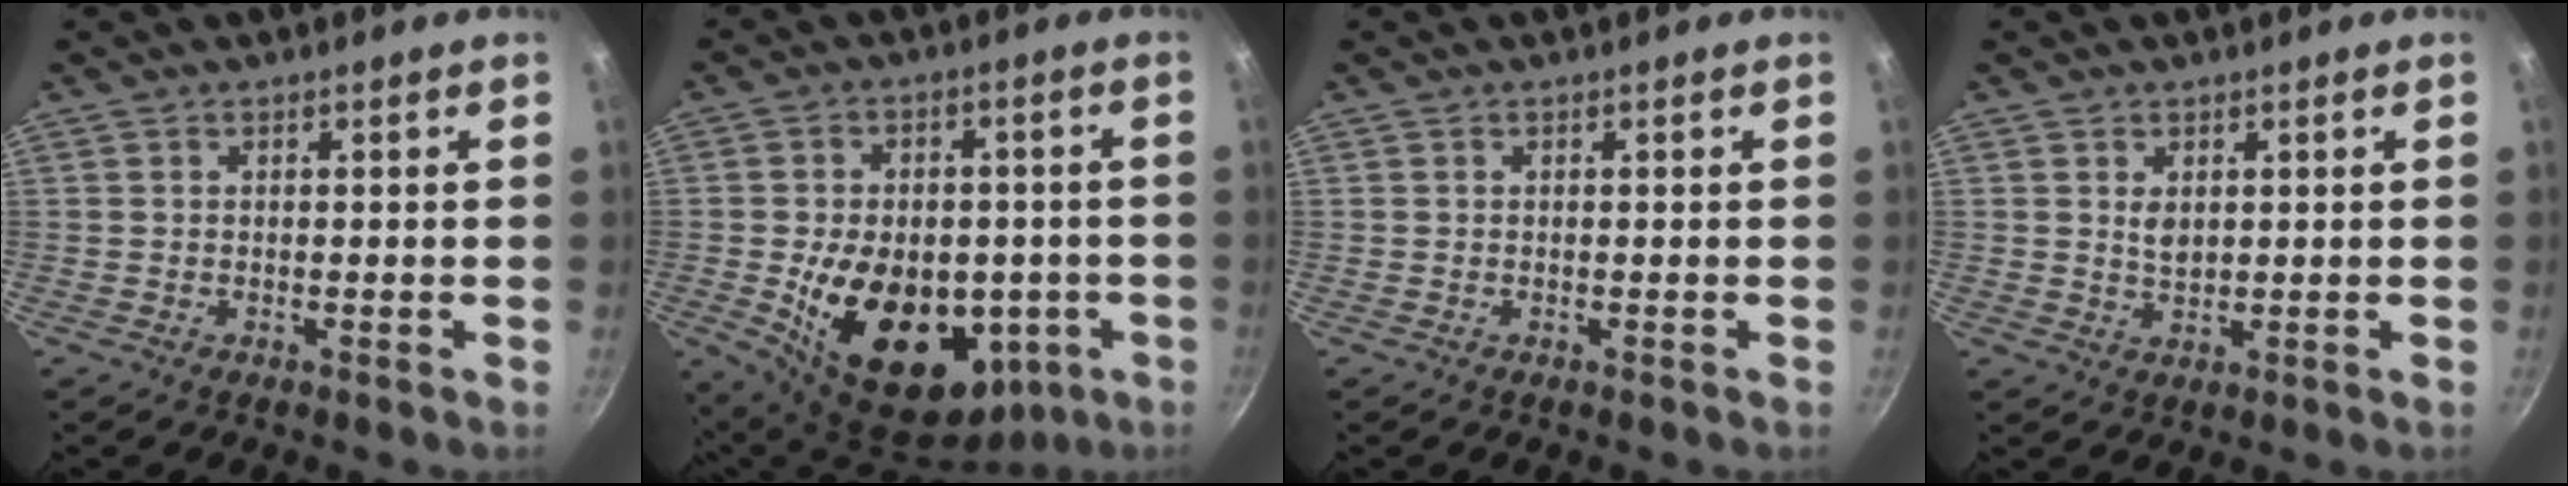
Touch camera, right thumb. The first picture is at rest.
{"total": 22.2, "force": [-4.8, 14.8, 15.9], "torque": [-0.229, 0.007, -0.051]}
{"total": 0.0}
{"total": 2.6, "force": [0.9, 1.6, 1.9], "torque": [-0.031, -0.007, 0.019]}